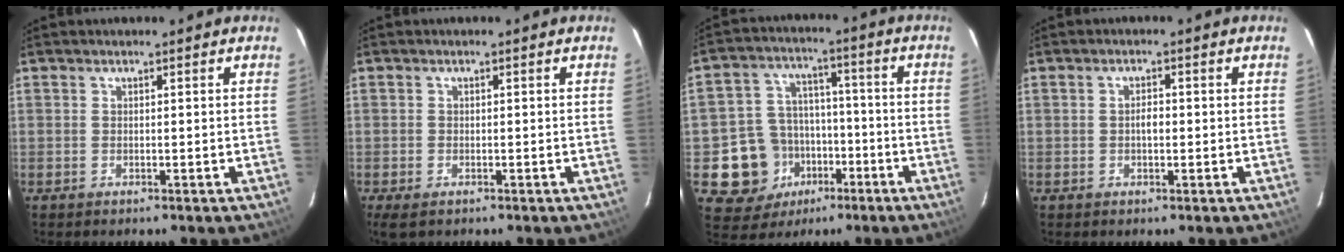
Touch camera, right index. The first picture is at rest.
{"total": 2.9, "force": [-1.7, 1.6, 1.7], "torque": [-0.034, -0.011, -0.029]}
{"total": 12.8, "force": [-5.2, 11.1, 3.6], "torque": [-0.094, 0.036, -0.065]}
{"total": 1.8, "force": [-0.2, 0.9, 1.5], "torque": [-0.027, 0.007, -0.005]}